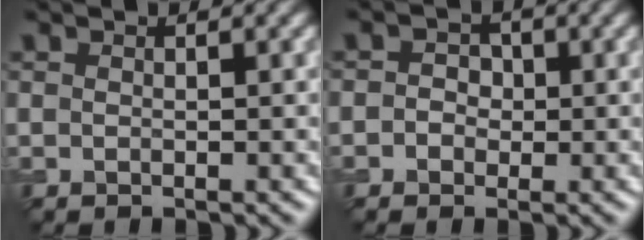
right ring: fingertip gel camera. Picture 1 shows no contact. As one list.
[{"total": 1.6, "force": [-0.2, 1.5, 0.6], "torque": [0.008, 0.007, -0.016]}]